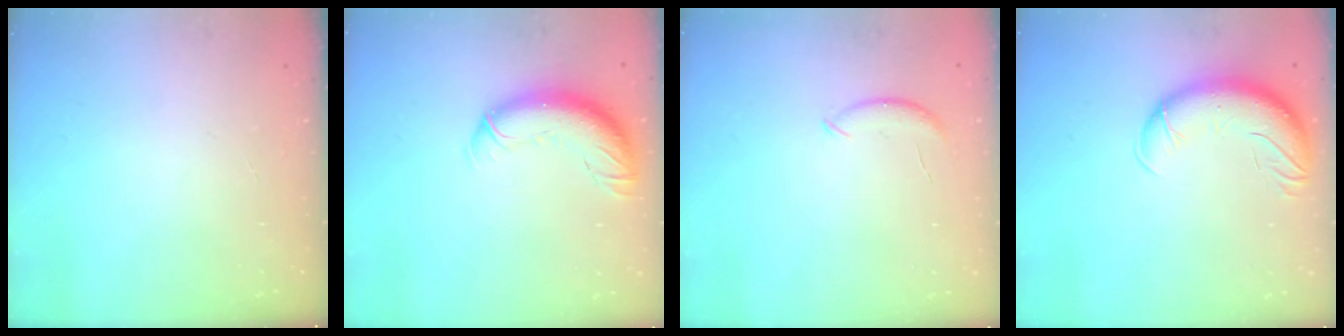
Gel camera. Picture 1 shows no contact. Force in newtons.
{"total": 13.1, "press": 12.7, "slide": 3.3}
{"total": 7.1, "press": 7.0, "slide": 1.0}
{"total": 13.7, "press": 13.2, "slide": 3.6}